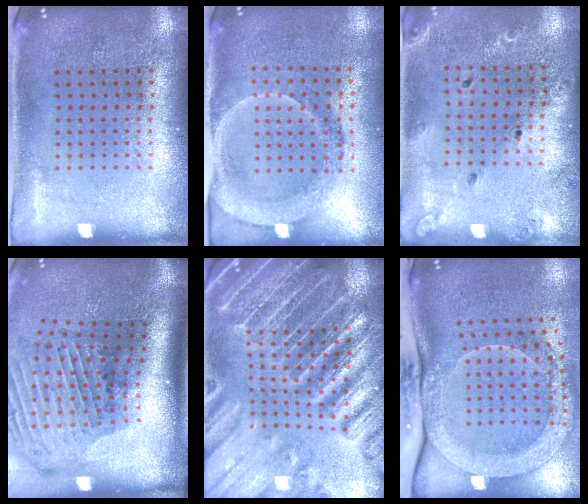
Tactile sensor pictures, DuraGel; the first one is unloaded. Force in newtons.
{"total": 1.8, "press": 1.6, "slide": 0.7}
{"total": 1.4, "press": 1.4, "slide": 0.1}
{"total": 2.4, "press": 1.8, "slide": 1.6}
{"total": 4.5, "press": 4.1, "slide": 1.8}
{"total": 2.7, "press": 2.2, "slide": 1.6}